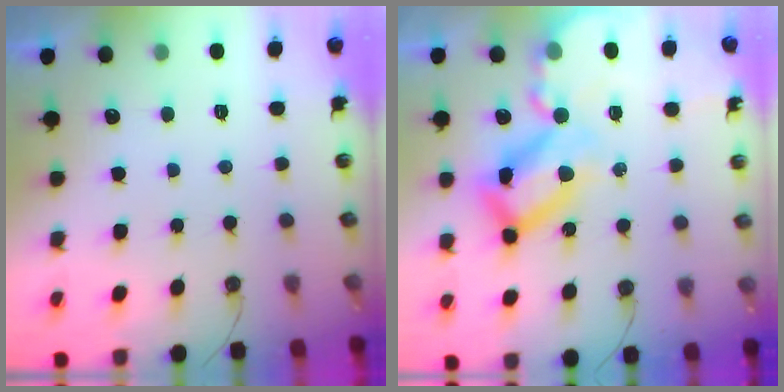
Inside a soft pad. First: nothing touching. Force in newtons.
{"total": 21.8, "press": 21.6, "slide": 2.8}